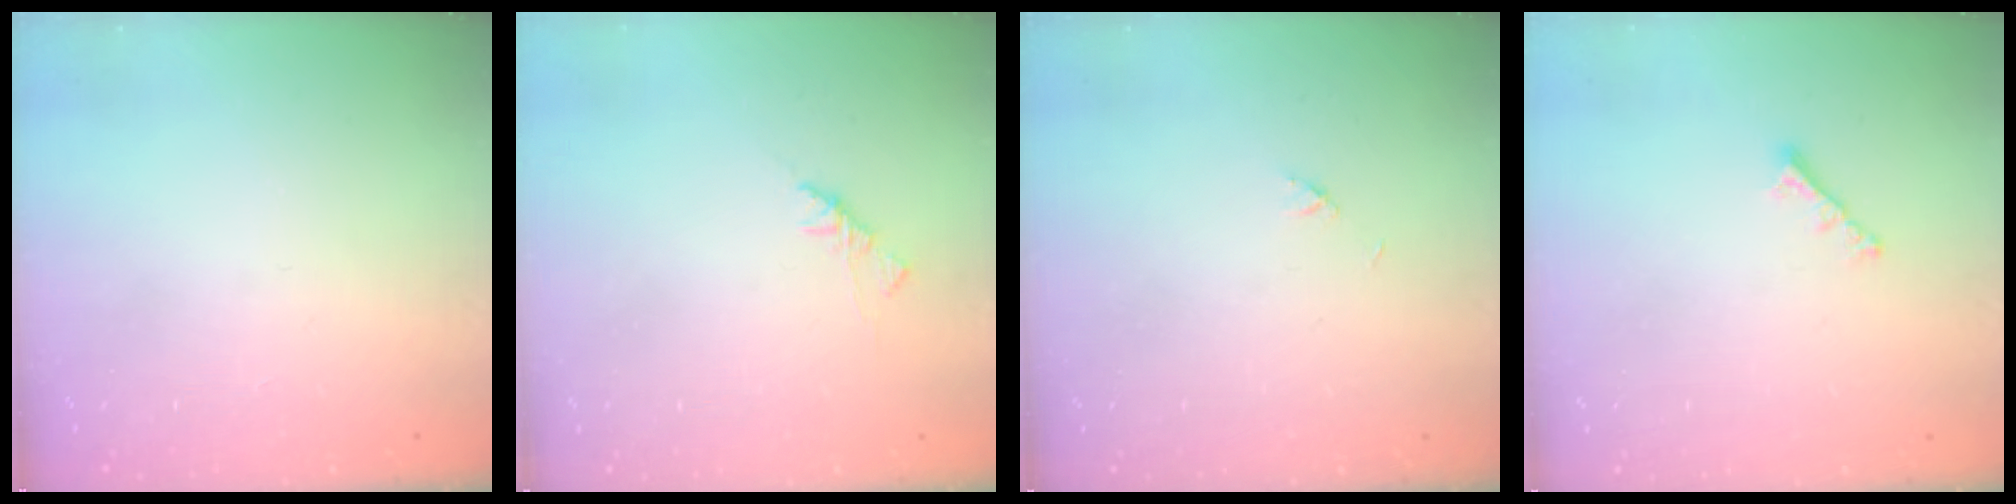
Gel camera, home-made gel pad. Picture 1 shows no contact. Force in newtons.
{"total": 1.9, "press": 1.7, "slide": 0.6}
{"total": 2.1, "press": 2.1, "slide": 0.3}
{"total": 2.2, "press": 2.2, "slide": 0.5}